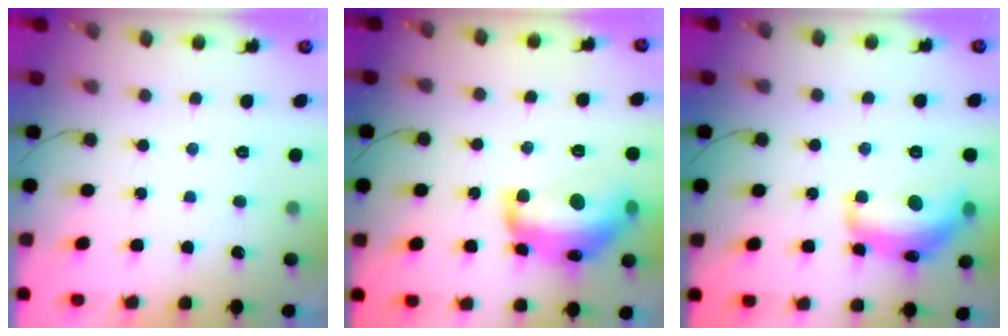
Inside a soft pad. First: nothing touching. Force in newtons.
{"total": 17.0, "press": 16.9, "slide": 1.4}
{"total": 16.6, "press": 16.6, "slide": 0.9}